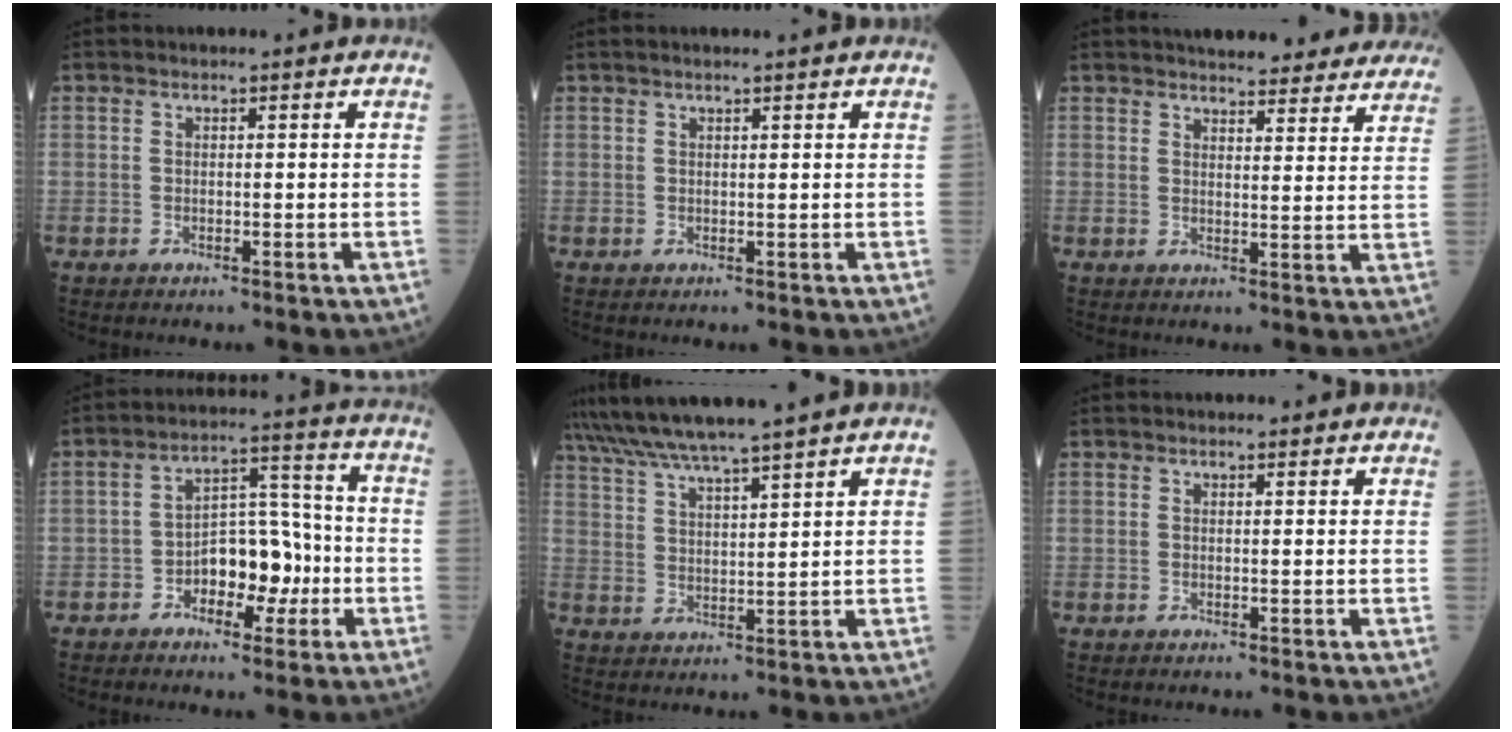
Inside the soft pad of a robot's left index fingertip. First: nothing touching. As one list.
[{"total": 2.1, "force": [1.7, 0.0, 1.3], "torque": [-0.017, 0.016, 0.025]}, {"total": 18.5, "force": [16.9, 4.2, 6.0], "torque": [-0.056, -0.009, 0.188]}, {"total": 8.8, "force": [-3.0, 4.8, 6.7], "torque": [-0.114, 0.023, -0.050]}, {"total": 10.9, "force": [9.6, -1.5, 5.1], "torque": [-0.093, 0.016, 0.159]}, {"total": 2.4, "force": [2.2, 0.6, 0.7], "torque": [-0.010, 0.008, 0.019]}]